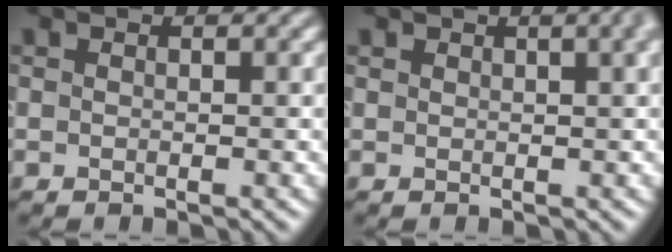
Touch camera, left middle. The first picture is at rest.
{"total": 3.1, "force": [1.4, 1.7, 2.3], "torque": [0.003, 0.021, 0.018]}